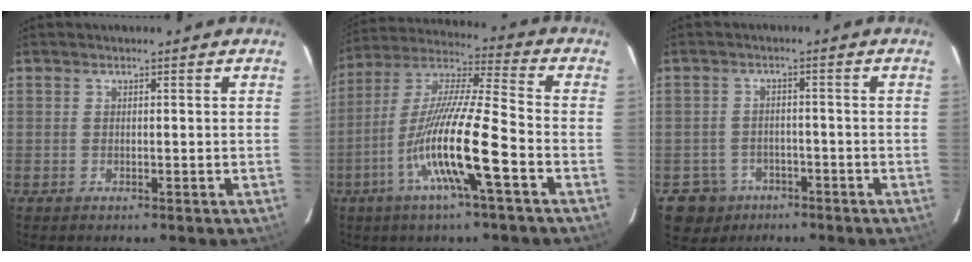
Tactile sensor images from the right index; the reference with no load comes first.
{"total": 15.5, "force": [-5.7, 0.2, 14.5], "torque": [-0.288, -0.004, -0.112]}
{"total": 5.5, "force": [-3.1, 4.5, -0.1], "torque": [0.002, 0.008, -0.043]}